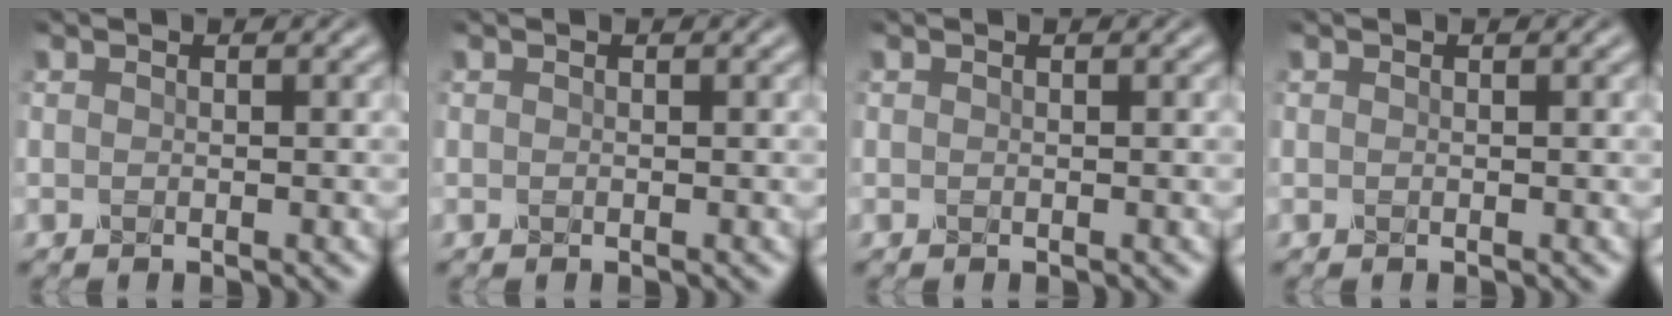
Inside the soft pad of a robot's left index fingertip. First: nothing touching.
{"total": 0.0}
{"total": 0.0}
{"total": 0.0}